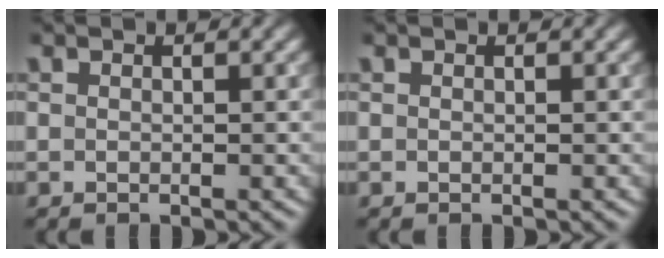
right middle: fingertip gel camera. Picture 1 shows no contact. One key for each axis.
{"total": 0.0}